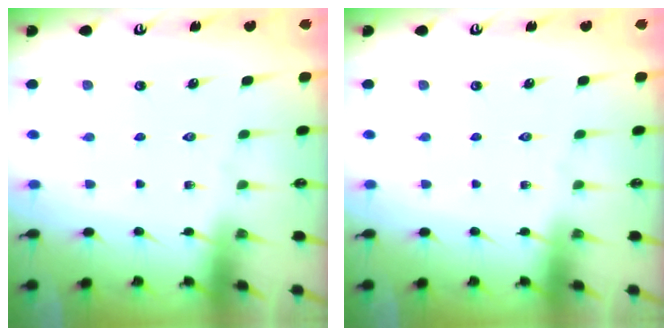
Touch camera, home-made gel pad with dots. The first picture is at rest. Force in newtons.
{"total": 0.0}